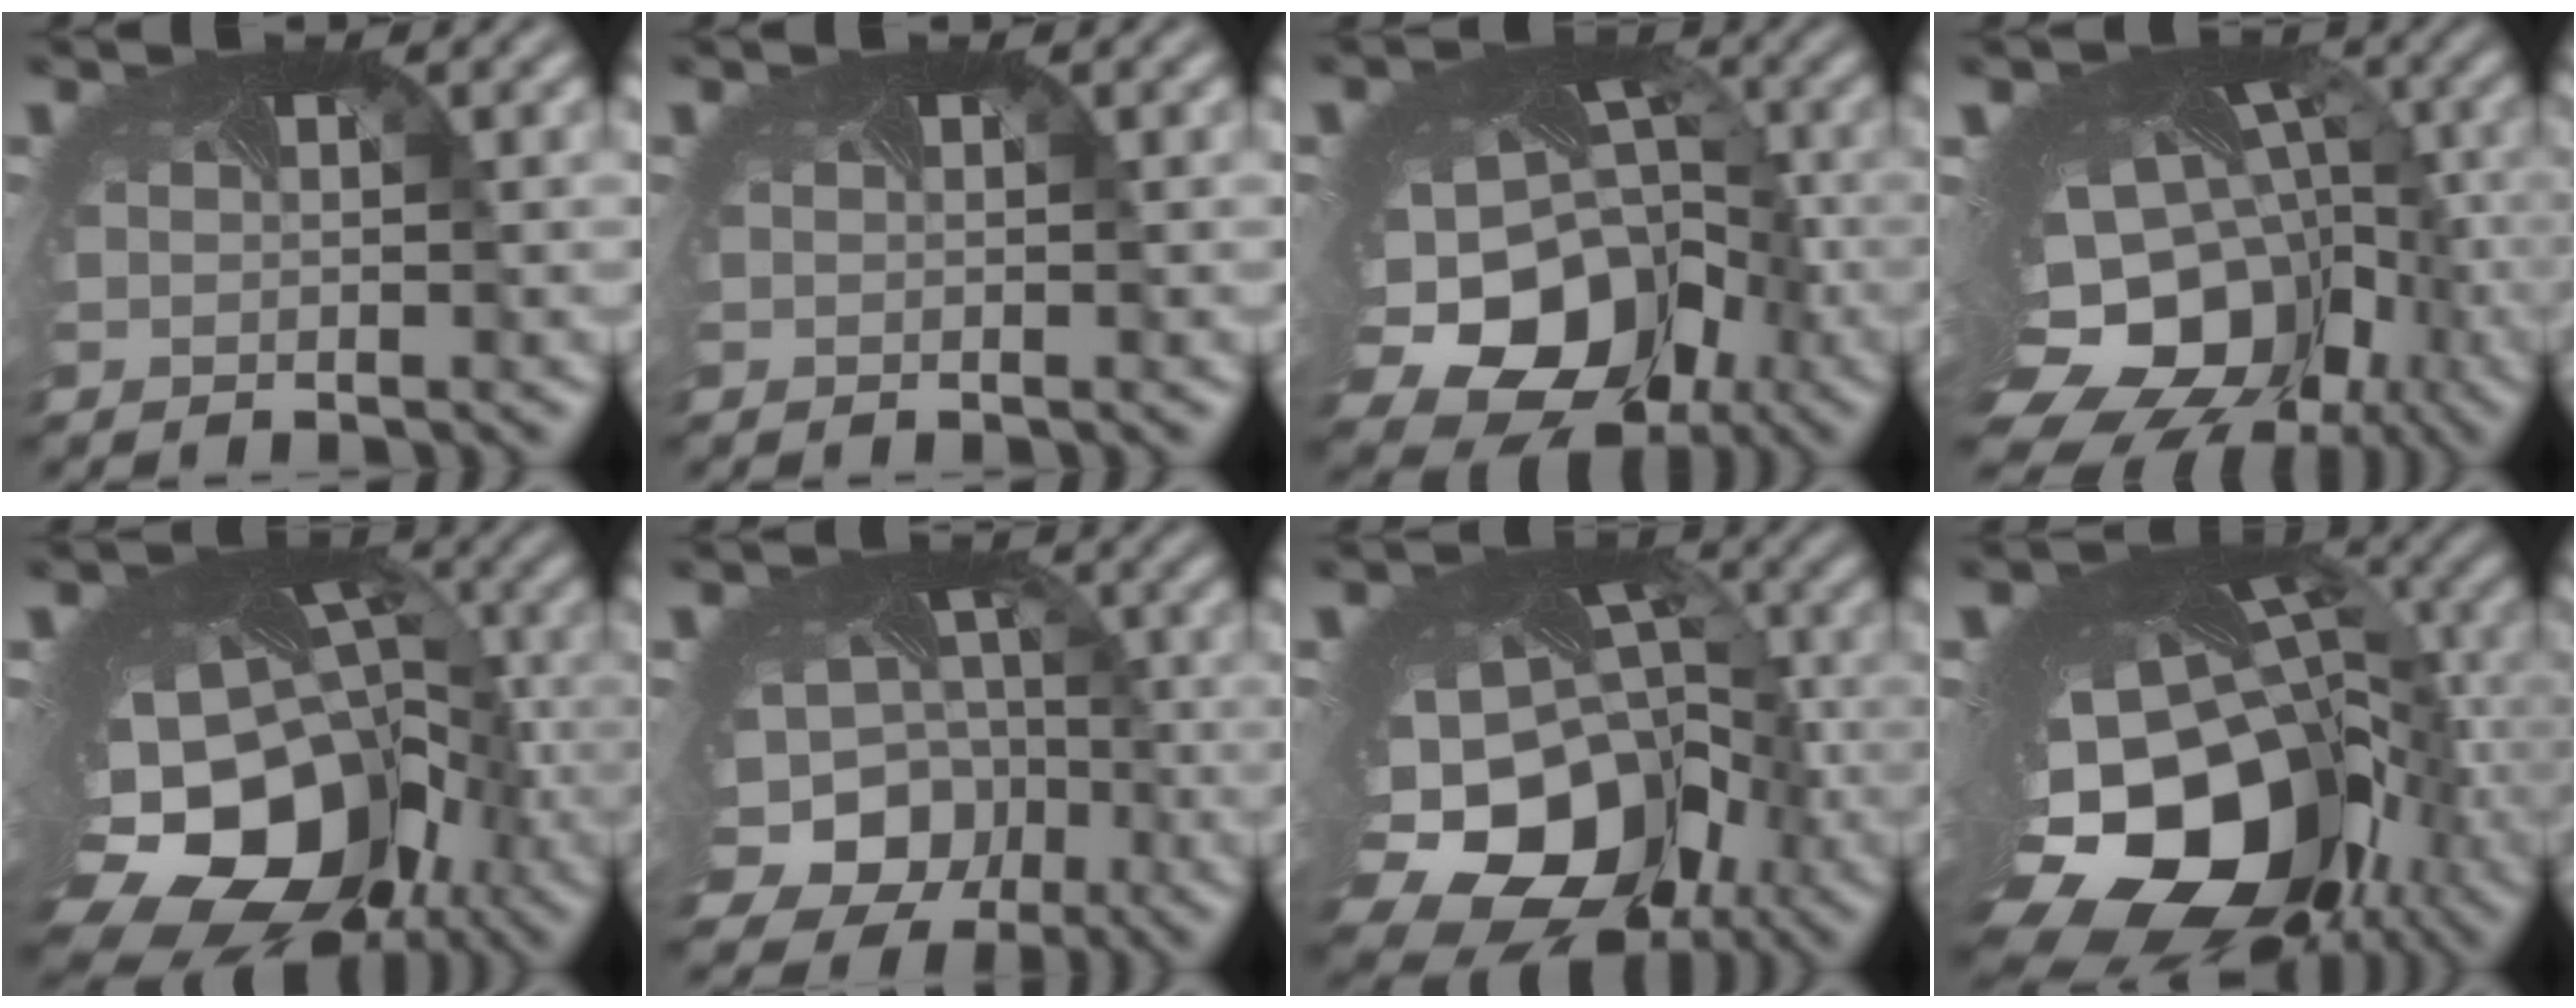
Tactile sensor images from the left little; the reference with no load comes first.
{"total": 0.0}
{"total": 13.4, "force": [-3.9, 10.6, 7.3], "torque": [-0.157, -0.048, -0.043]}
{"total": 19.3, "force": [-6.9, 14.8, 10.4], "torque": [-0.198, -0.074, -0.085]}
{"total": 19.8, "force": [-6.6, 14.9, 11.2], "torque": [-0.213, -0.073, -0.087]}
{"total": 11.3, "force": [-4.0, 9.6, 4.3], "torque": [-0.094, -0.059, -0.048]}
{"total": 16.1, "force": [-5.0, 12.5, 8.9], "torque": [-0.191, -0.058, -0.057]}
{"total": 22.1, "force": [-8.1, 15.8, 13.1], "torque": [-0.247, -0.090, -0.121]}